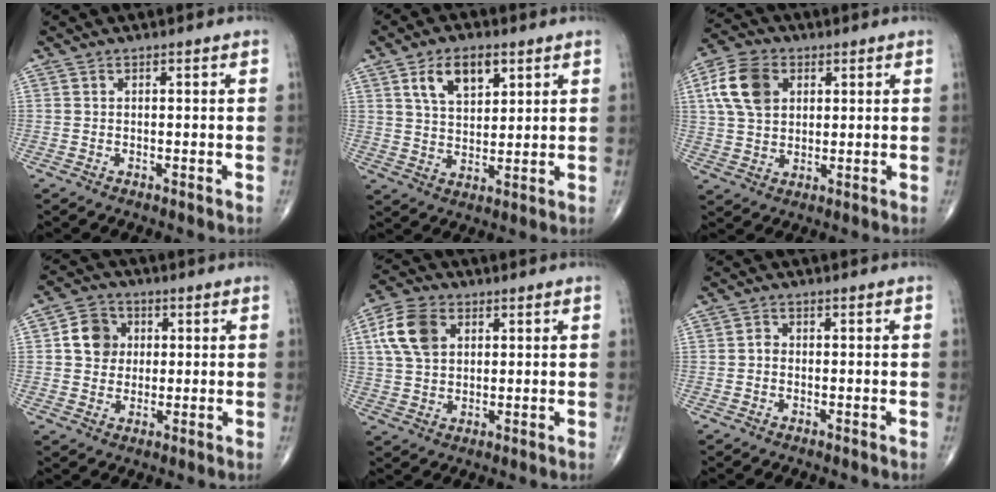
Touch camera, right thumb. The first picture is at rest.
{"total": 8.9, "force": [4.3, 5.0, 6.1], "torque": [-0.088, -0.017, 0.079]}
{"total": 10.5, "force": [3.1, 7.4, 6.8], "torque": [-0.122, 0.003, 0.055]}
{"total": 7.2, "force": [1.2, 6.3, 3.2], "torque": [-0.030, 0.003, 0.014]}
{"total": 9.6, "force": [2.9, 6.6, 6.4], "torque": [-0.120, 0.004, 0.053]}
{"total": 1.2, "force": [-0.3, 1.0, 0.6], "torque": [-0.004, 0.004, -0.009]}